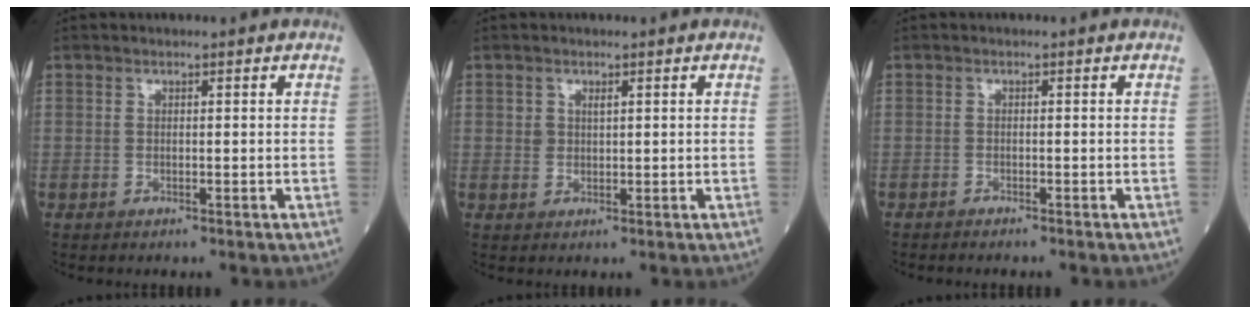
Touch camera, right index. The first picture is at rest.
{"total": 1.2, "force": [0.6, 0.8, 0.7], "torque": [-0.010, -0.002, 0.012]}
{"total": 1.3, "force": [-1.2, 0.1, 0.5], "torque": [-0.008, 0.000, -0.016]}